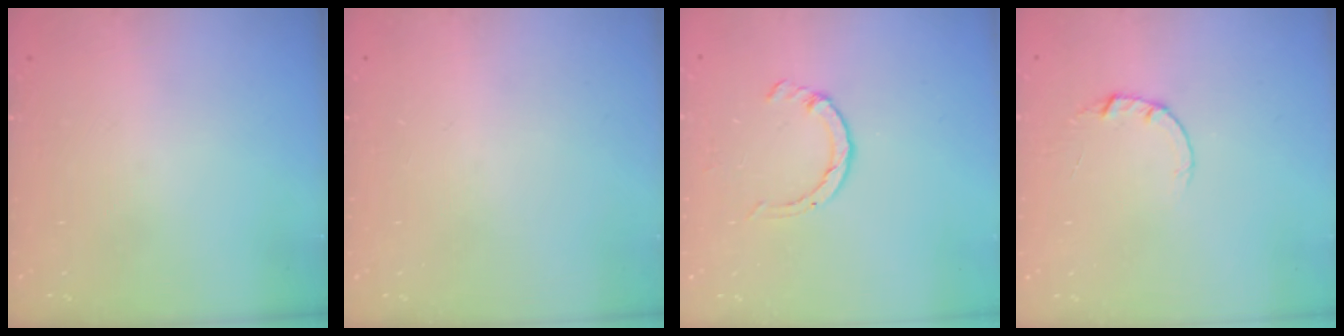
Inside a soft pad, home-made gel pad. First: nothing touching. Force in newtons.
{"total": 0.0}
{"total": 2.6, "press": 2.6, "slide": 0.4}
{"total": 2.0, "press": 2.0, "slide": 0.2}